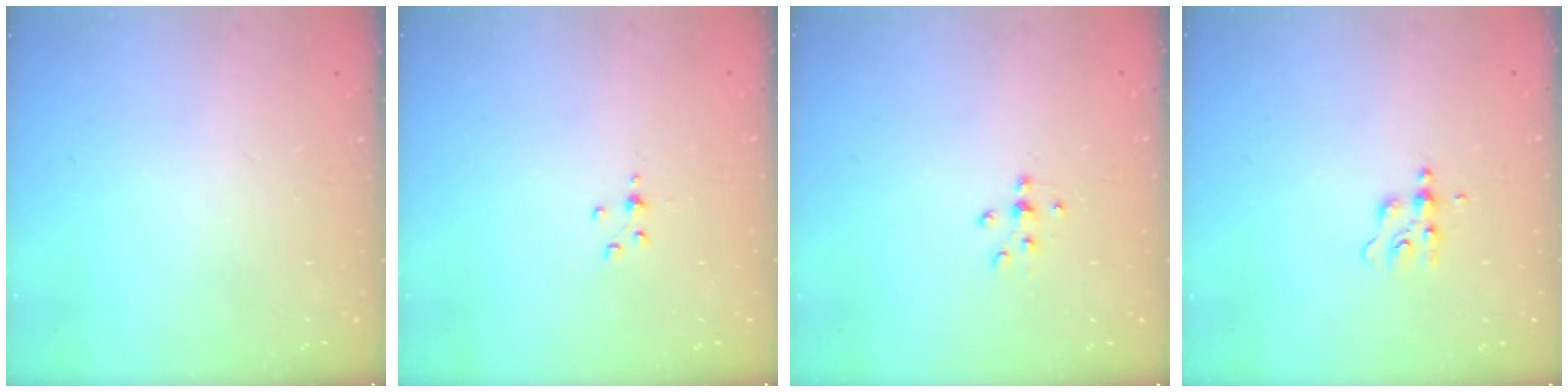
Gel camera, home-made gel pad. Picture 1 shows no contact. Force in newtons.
{"total": 3.0, "press": 3.0, "slide": 0.5}
{"total": 3.9, "press": 3.7, "slide": 1.1}
{"total": 4.8, "press": 4.7, "slide": 0.5}